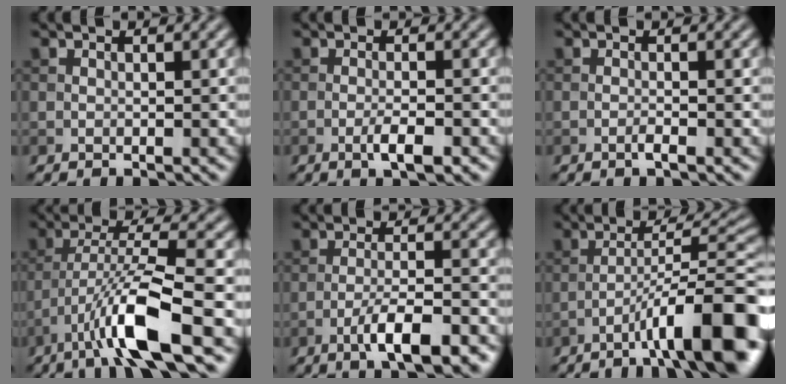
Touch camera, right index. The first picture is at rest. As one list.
[{"total": 2.8, "force": [-1.3, 0.6, 2.4], "torque": [-0.043, 0.001, -0.025]}, {"total": 0.9, "force": [-0.5, 0.1, 0.8], "torque": [-0.015, 0.002, -0.011]}, {"total": 8.6, "force": [-4.6, 1.2, 7.2], "torque": [-0.130, 0.008, -0.085]}, {"total": 6.5, "force": [-3.8, 1.4, 5.1], "torque": [-0.087, 0.004, -0.061]}, {"total": 11.5, "force": [-6.1, 1.9, 9.6], "torque": [-0.136, 0.025, -0.091]}]